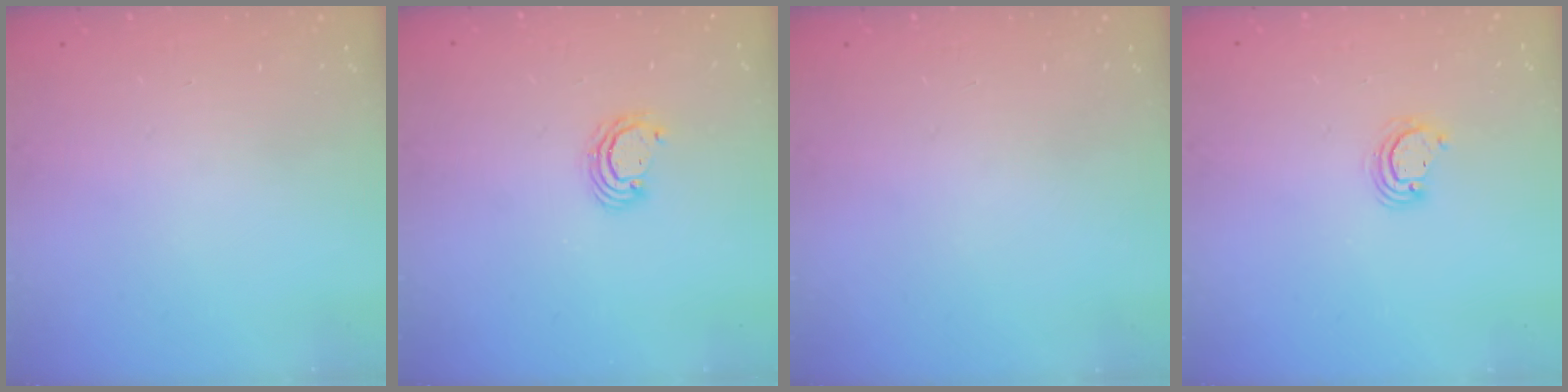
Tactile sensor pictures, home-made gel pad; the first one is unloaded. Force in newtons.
{"total": 3.8, "press": 3.8, "slide": 0.2}
{"total": 0.0}
{"total": 3.7, "press": 3.7, "slide": 0.3}